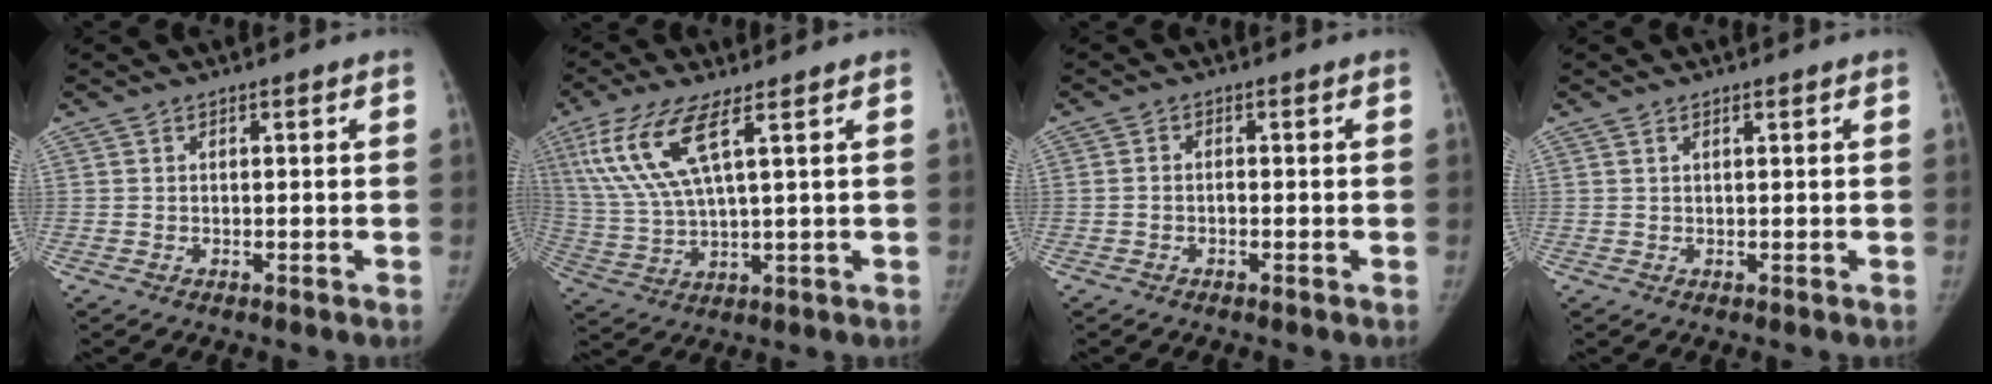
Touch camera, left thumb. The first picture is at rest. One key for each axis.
{"total": 11.9, "fx": 5.4, "fy": 3.0, "fz": 10.2, "tx": -0.242, "ty": -0.016, "tz": 0.113}
{"total": 1.1, "fx": -0.6, "fy": 0.7, "fz": 0.7, "tx": -0.011, "ty": 0.007, "tz": -0.010}
{"total": 0.7, "fx": 0.5, "fy": 0.1, "fz": 0.5, "tx": -0.011, "ty": 0.003, "tz": 0.010}